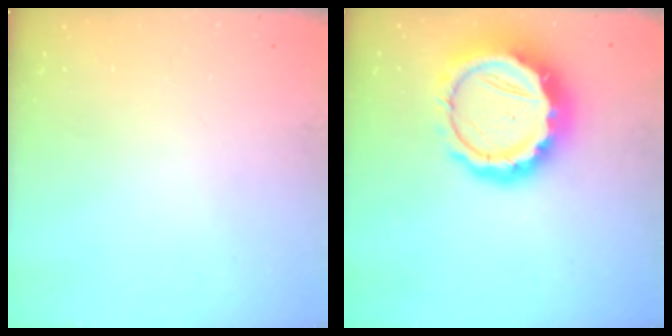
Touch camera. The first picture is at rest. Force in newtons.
{"total": 17.2, "press": 16.9, "slide": 3.3}